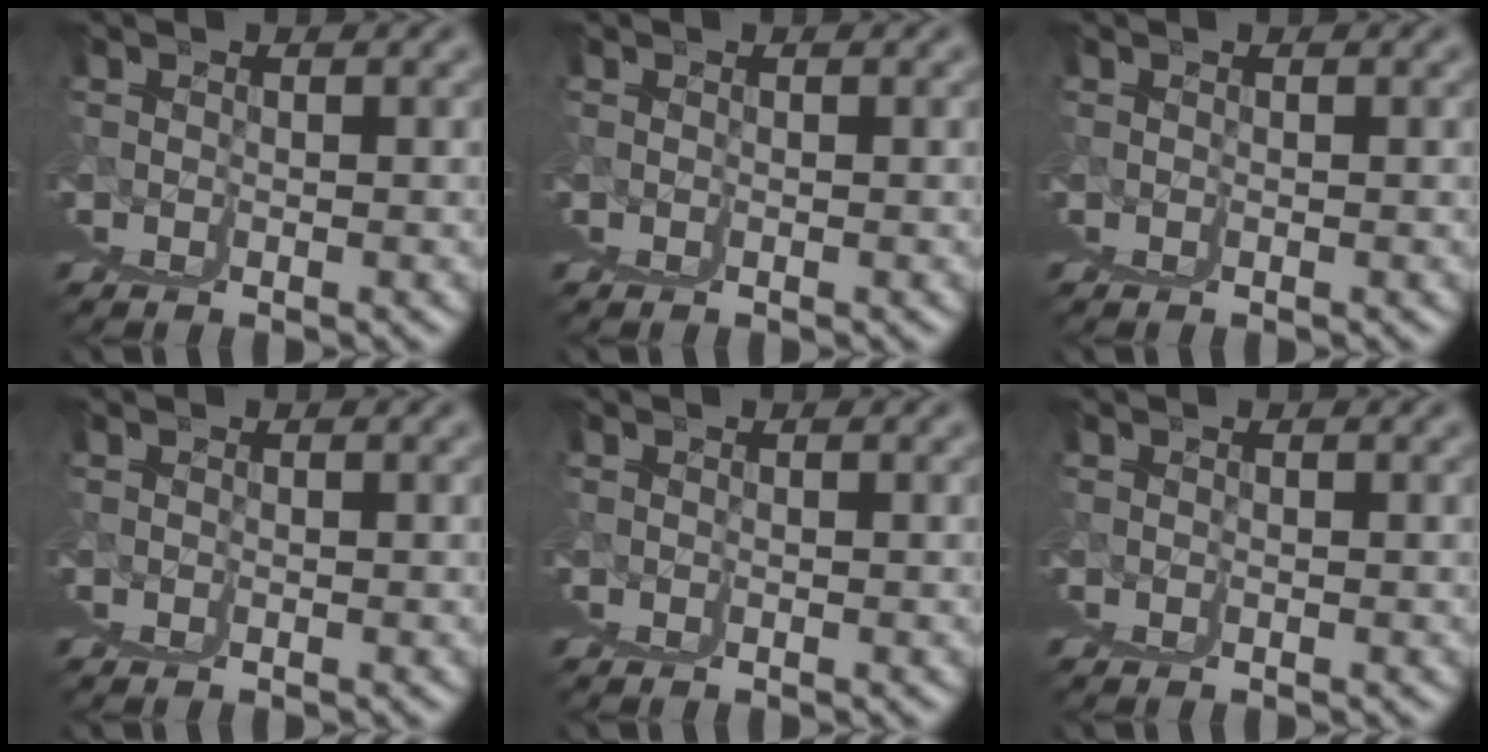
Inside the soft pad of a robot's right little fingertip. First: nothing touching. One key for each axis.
{"total": 0.0}
{"total": 0.0}
{"total": 0.0}
{"total": 0.0}
{"total": 0.0}